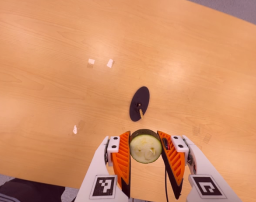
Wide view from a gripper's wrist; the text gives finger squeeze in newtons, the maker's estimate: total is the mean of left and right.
{"total": 10.0, "left": 9.1, "right": 10.8}